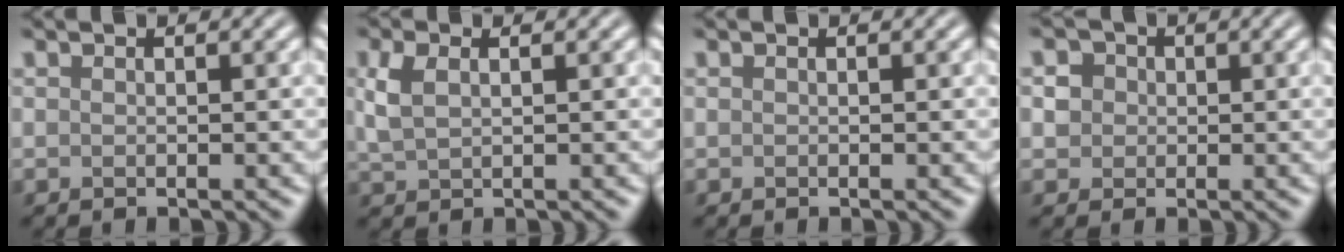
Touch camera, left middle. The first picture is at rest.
{"total": 2.7, "force": [0.9, 1.5, 2.0], "torque": [-0.052, 0.005, 0.021]}
{"total": 0.0}
{"total": 2.5, "force": [0.7, 2.2, 0.9], "torque": [-0.015, 0.007, 0.011]}